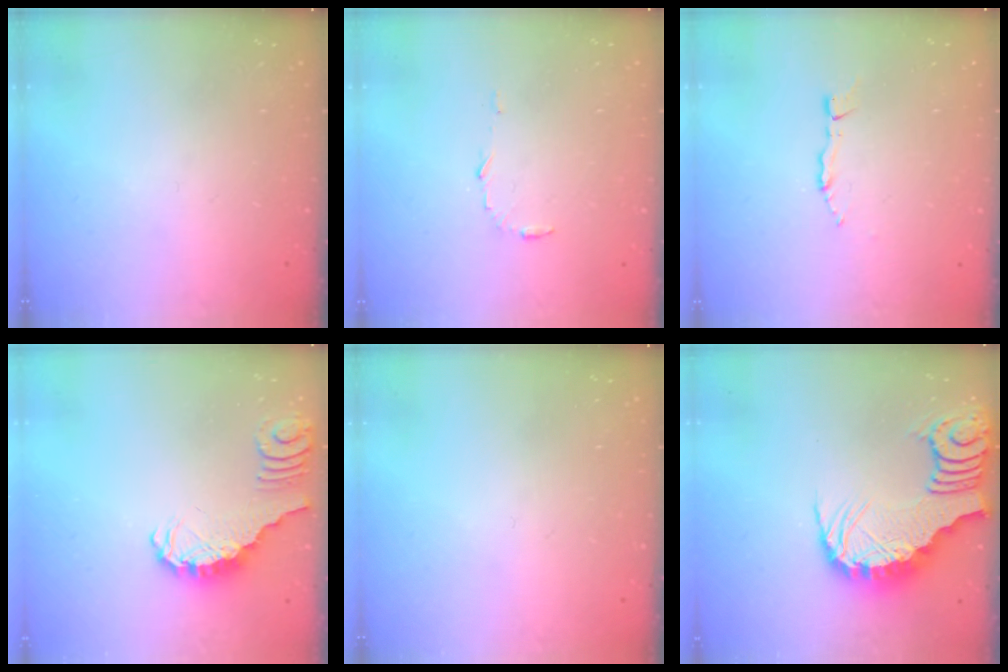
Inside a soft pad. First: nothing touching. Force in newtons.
{"total": 5.2, "press": 5.2, "slide": 0.5}
{"total": 2.2, "press": 2.2, "slide": 0.3}
{"total": 1.2, "press": 1.2, "slide": 0.2}
{"total": 0.0}
{"total": 3.4, "press": 3.3, "slide": 0.5}